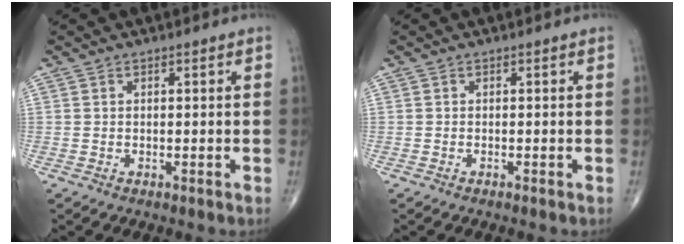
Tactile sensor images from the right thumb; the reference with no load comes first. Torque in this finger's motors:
{"motor_torque": [0.21, -0.01, -0.13, -0.21, -0.01]}